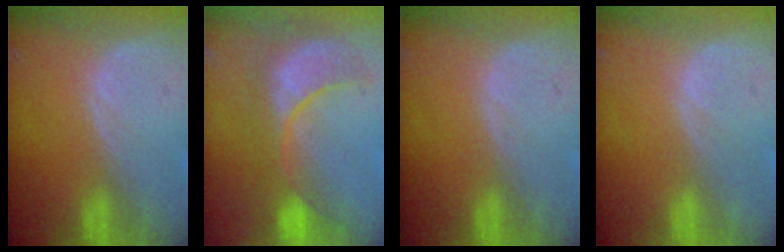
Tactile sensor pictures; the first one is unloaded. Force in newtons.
{"total": 9.1, "press": 9.0, "slide": 1.1}
{"total": 0.0}
{"total": 0.0}